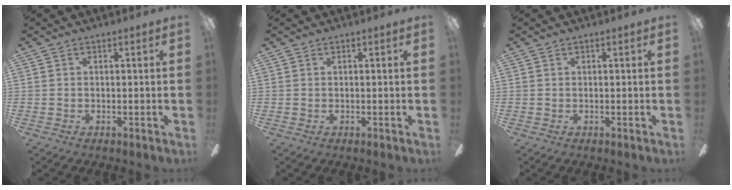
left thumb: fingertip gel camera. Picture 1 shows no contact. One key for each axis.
{"total": 0.0}
{"total": 0.0}